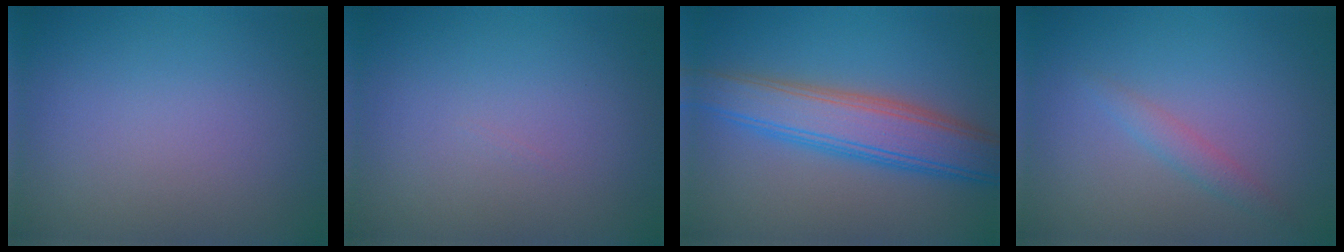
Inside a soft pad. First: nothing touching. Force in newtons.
{"total": 0.0}
{"total": 6.0, "press": 6.0, "slide": 0.1}
{"total": 1.4, "press": 1.4, "slide": 0.1}